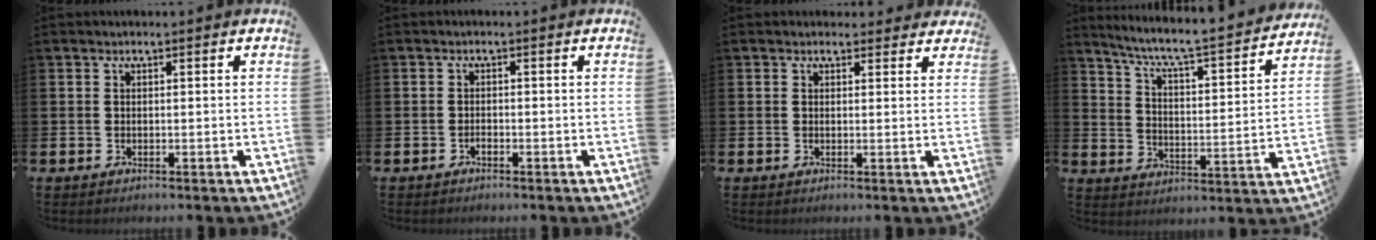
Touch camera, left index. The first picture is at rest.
{"total": 0.7, "force": [-0.6, 0.2, 0.3], "torque": [-0.013, -0.001, -0.011]}
{"total": 1.6, "force": [1.4, 0.8, 0.0], "torque": [0.004, 0.003, 0.023]}
{"total": 6.4, "force": [5.7, 0.3, 2.8], "torque": [-0.076, -0.052, 0.088]}